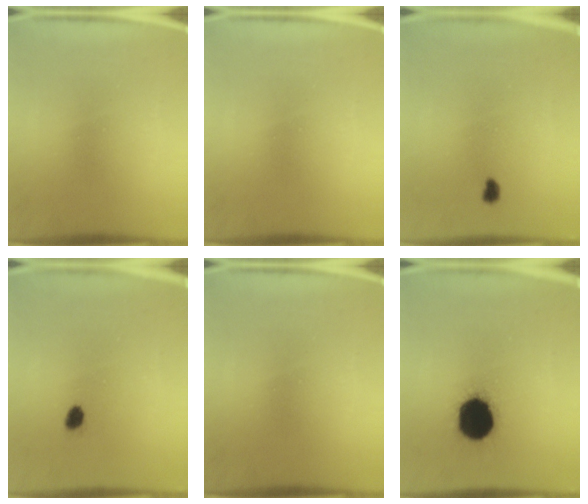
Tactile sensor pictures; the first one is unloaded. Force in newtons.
{"total": 0.0}
{"total": 1.3}
{"total": 2.0}
{"total": 0.0}
{"total": 18.4}